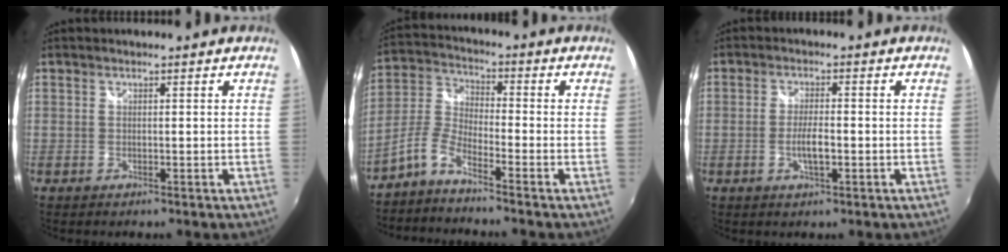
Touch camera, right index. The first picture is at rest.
{"total": 5.4, "force": [-4.0, 1.1, 3.4], "torque": [-0.087, 0.013, -0.094]}
{"total": 4.1, "force": [-1.1, 1.1, 3.8], "torque": [-0.074, -0.003, -0.020]}